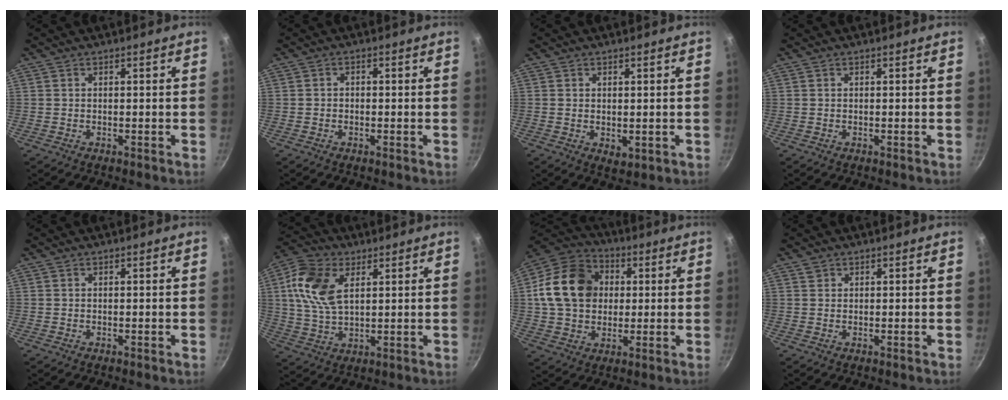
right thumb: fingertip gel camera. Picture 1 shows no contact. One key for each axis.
{"total": 1.0, "fx": -0.4, "fy": 0.8, "fz": 0.5, "tx": -0.010, "ty": 0.005, "tz": -0.009}
{"total": 2.3, "fx": 0.4, "fy": 1.6, "fz": 1.7, "tx": -0.023, "ty": -0.009, "tz": 0.007}
{"total": 0.0}
{"total": 0.0}
{"total": 12.1, "fx": 3.6, "fy": 7.2, "fz": 9.0, "tx": -0.166, "ty": -0.004, "tz": 0.064}
{"total": 17.3, "fx": 2.4, "fy": 13.8, "fz": 10.1, "tx": -0.151, "ty": 0.020, "tz": 0.032}
{"total": 0.9, "fx": 0.5, "fy": 0.8, "fz": 0.2, "tx": 0.003, "ty": 0.002, "tz": 0.006}